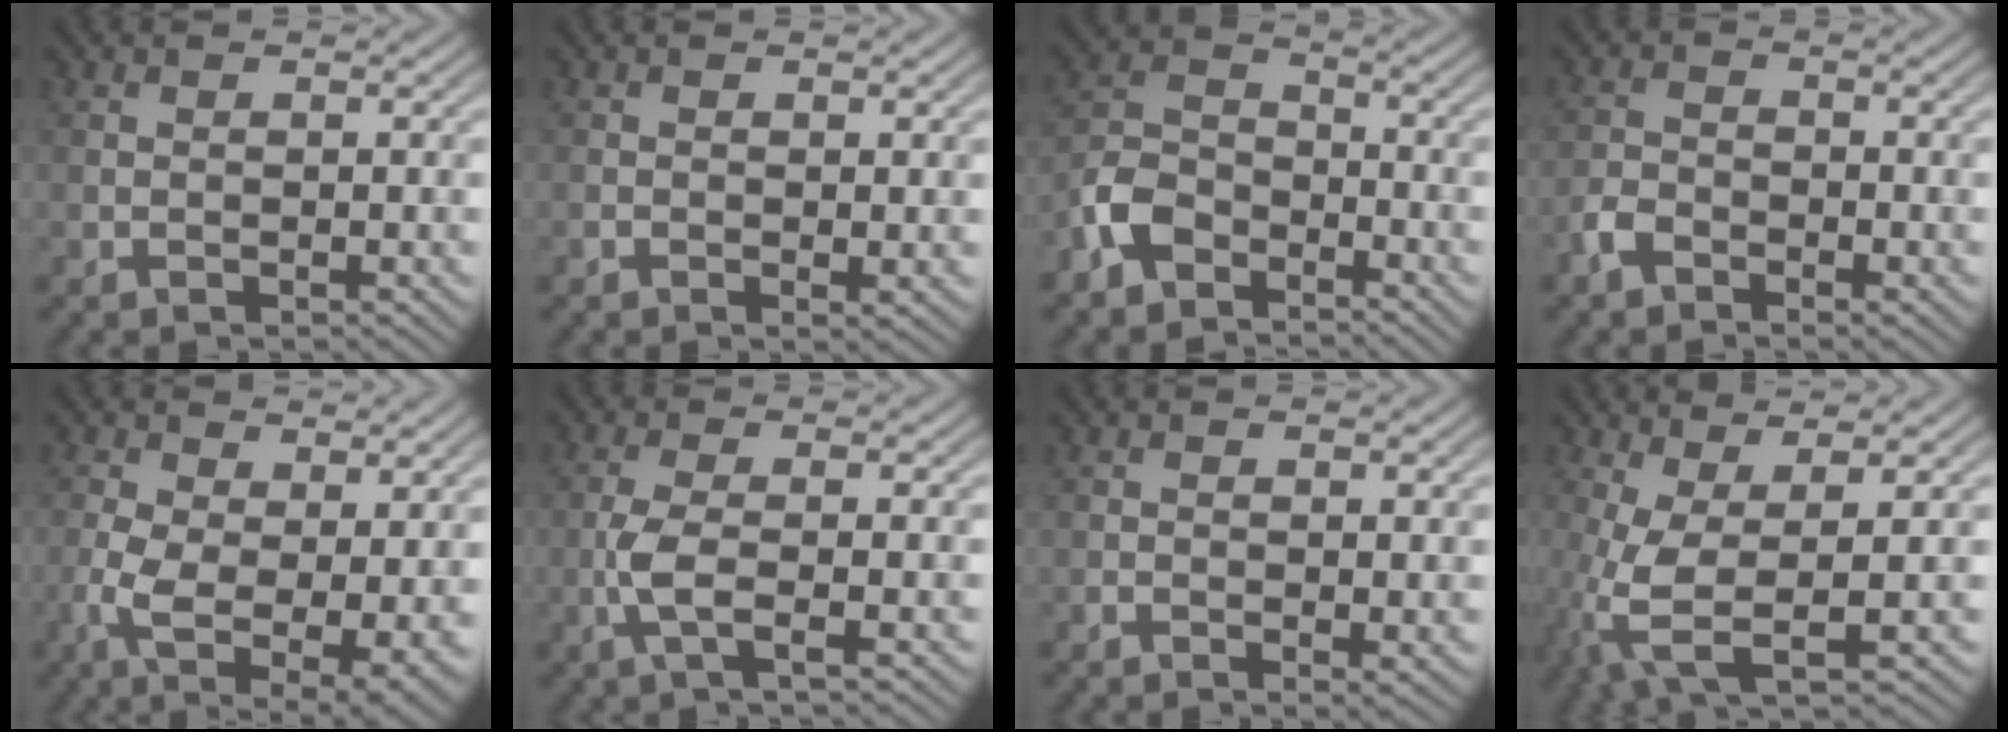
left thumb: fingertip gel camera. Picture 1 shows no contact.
{"total": 1.0, "force": [-0.2, 0.5, 0.8], "torque": [-0.016, -0.006, -0.003]}
{"total": 6.5, "force": [-4.5, 3.5, 3.1], "torque": [-0.069, 0.002, -0.108]}
{"total": 3.0, "force": [-2.0, 1.5, 1.6], "torque": [-0.032, 0.000, -0.049]}
{"total": 9.3, "force": [-1.1, 4.6, 8.0], "torque": [-0.168, -0.020, -0.019]}
{"total": 3.8, "force": [-1.1, 0.8, 3.6], "torque": [-0.082, 0.003, -0.030]}
{"total": 1.3, "force": [-0.2, 0.6, 1.2], "torque": [-0.021, -0.007, -0.004]}
{"total": 7.7, "force": [-1.0, 2.4, 7.2], "torque": [-0.166, -0.005, -0.022]}